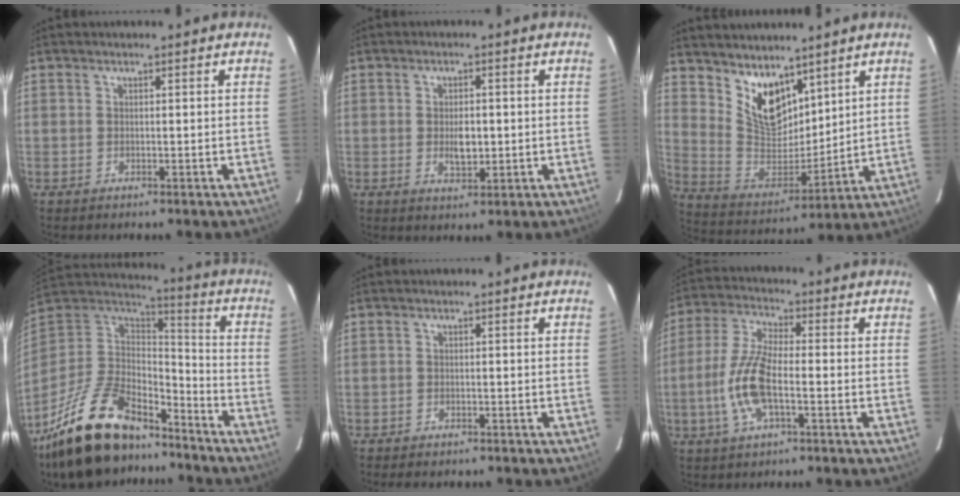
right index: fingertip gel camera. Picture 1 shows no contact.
{"total": 4.3, "force": [-0.4, 2.3, 3.6], "torque": [-0.063, -0.003, -0.002]}
{"total": 12.3, "force": [8.2, 6.2, 6.6], "torque": [-0.123, -0.004, 0.172]}
{"total": 26.5, "force": [-18.8, 11.7, 14.6], "torque": [-0.297, -0.006, -0.304]}
{"total": 3.3, "force": [-2.8, 1.3, 1.1], "torque": [-0.031, -0.007, -0.044]}
{"total": 10.6, "force": [-3.0, 3.3, 9.6], "torque": [-0.209, 0.002, -0.063]}